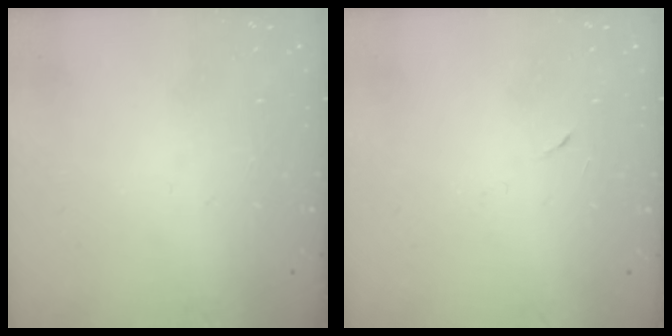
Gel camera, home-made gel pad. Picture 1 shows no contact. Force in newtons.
{"total": 2.9, "press": 2.7, "slide": 1.0}